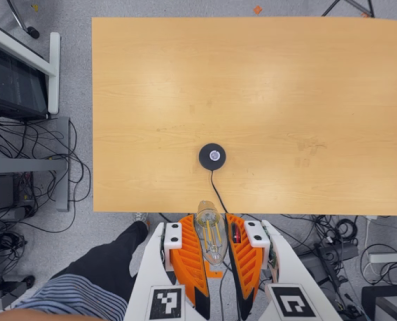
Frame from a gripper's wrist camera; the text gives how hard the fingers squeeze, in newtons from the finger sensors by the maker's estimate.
{"total": 20.6, "left": 24.7, "right": 16.4}